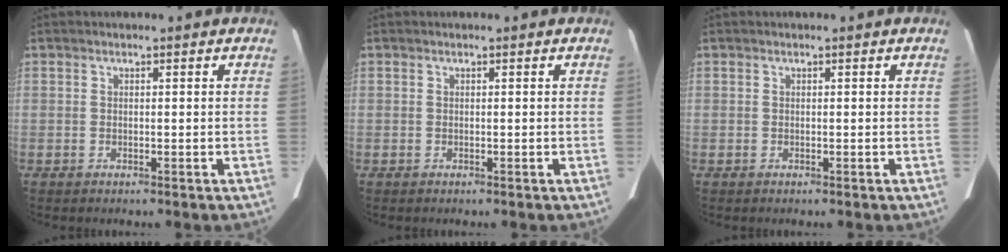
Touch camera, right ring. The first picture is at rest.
{"total": 0.0}
{"total": 0.0}